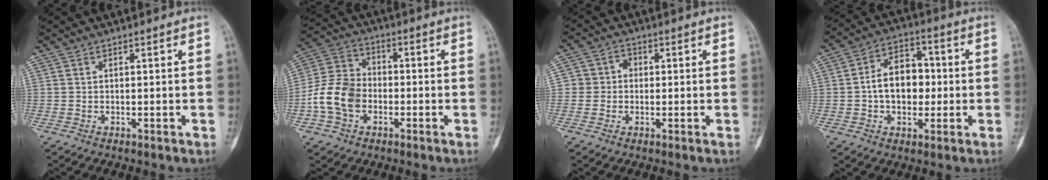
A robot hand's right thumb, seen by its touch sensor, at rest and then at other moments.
{"total": 11.3, "force": [-2.9, 8.5, 6.9], "torque": [-0.128, 0.032, -0.063]}
{"total": 4.3, "force": [-0.1, 4.1, 1.5], "torque": [-0.002, 0.016, -0.009]}
{"total": 11.1, "force": [-0.4, 7.8, 7.9], "torque": [-0.089, 0.027, -0.013]}